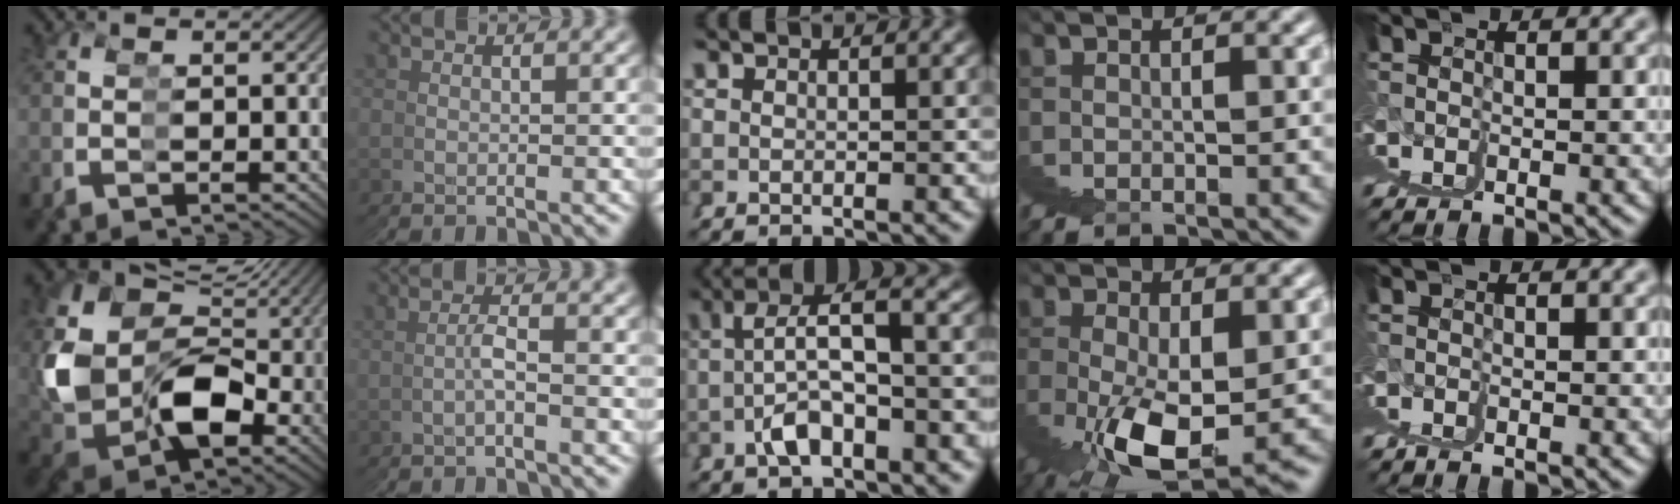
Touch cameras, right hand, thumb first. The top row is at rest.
{"thumb": {"total": 16.7, "force": [1.5, 11.7, 11.8], "torque": [-0.250, -0.022, 0.041]}, "index": {"total": 1.1, "force": [-0.8, -0.8, 0.2], "torque": [0.000, 0.008, -0.017]}, "middle": {"total": 6.6, "force": [0.3, 2.6, 6.1], "torque": [-0.084, 0.006, 0.008]}, "ring": {"total": 4.9, "force": [-1.9, -0.5, 4.5], "torque": [-0.052, 0.012, -0.029]}, "little": {"total": 1.6, "force": [0.3, -1.6, -0.3], "torque": [0.016, 0.010, 0.003]}}